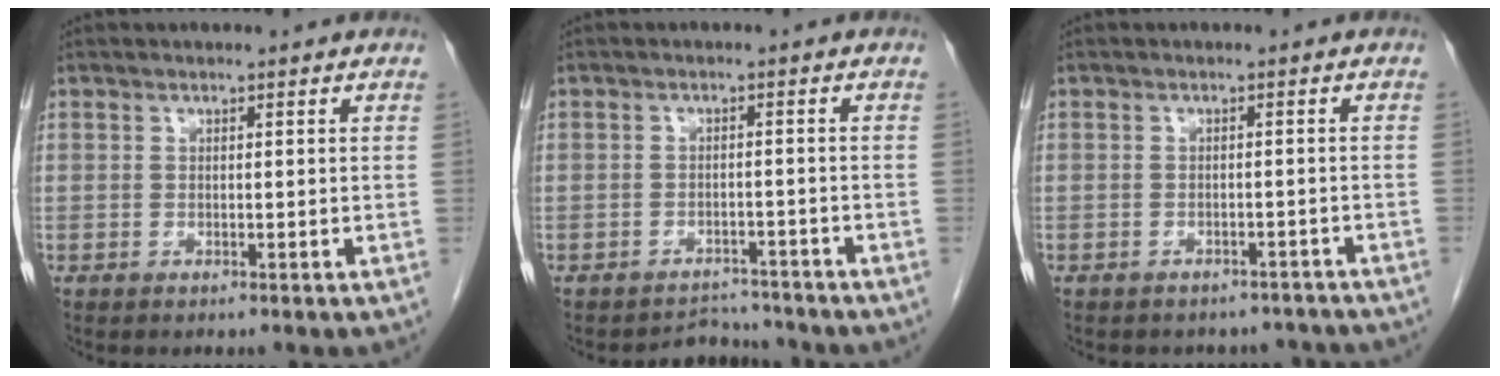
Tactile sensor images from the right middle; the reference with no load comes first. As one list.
[{"total": 3.6, "force": [-3.4, 0.6, -1.1], "torque": [0.013, 0.007, -0.046]}, {"total": 7.9, "force": [-7.1, 3.3, 0.8], "torque": [-0.011, 0.012, -0.071]}]